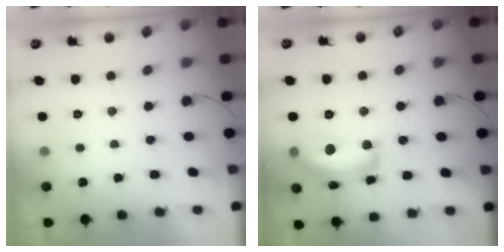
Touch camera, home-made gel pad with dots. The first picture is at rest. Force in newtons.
{"total": 14.6, "press": 14.5, "slide": 0.8}